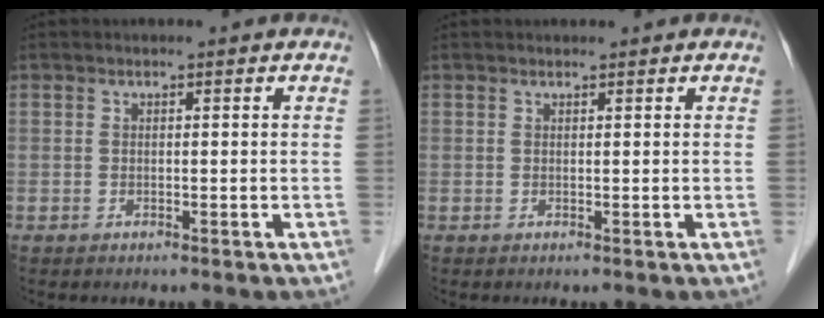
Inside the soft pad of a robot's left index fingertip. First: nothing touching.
{"total": 0.5, "force": [0.5, 0.1, 0.1], "torque": [-0.006, 0.004, 0.009]}